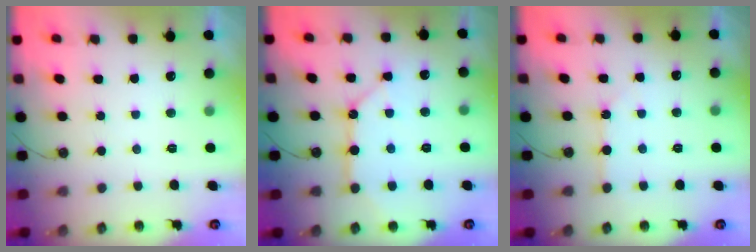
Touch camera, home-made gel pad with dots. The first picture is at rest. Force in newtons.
{"total": 11.4, "press": 11.4, "slide": 0.9}
{"total": 2.7, "press": 2.7, "slide": 0.3}